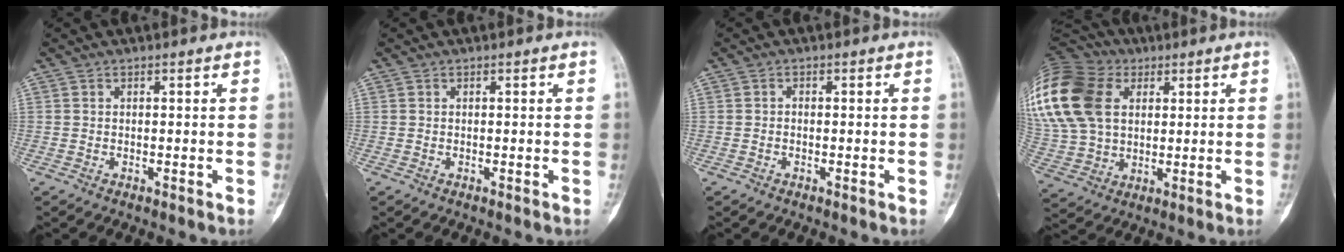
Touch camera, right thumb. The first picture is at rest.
{"total": 0.0}
{"total": 0.5, "force": [-0.2, 0.4, 0.3], "torque": [-0.004, 0.002, -0.008]}
{"total": 26.3, "force": [7.9, 18.7, 16.7], "torque": [-0.389, 0.041, 0.157]}